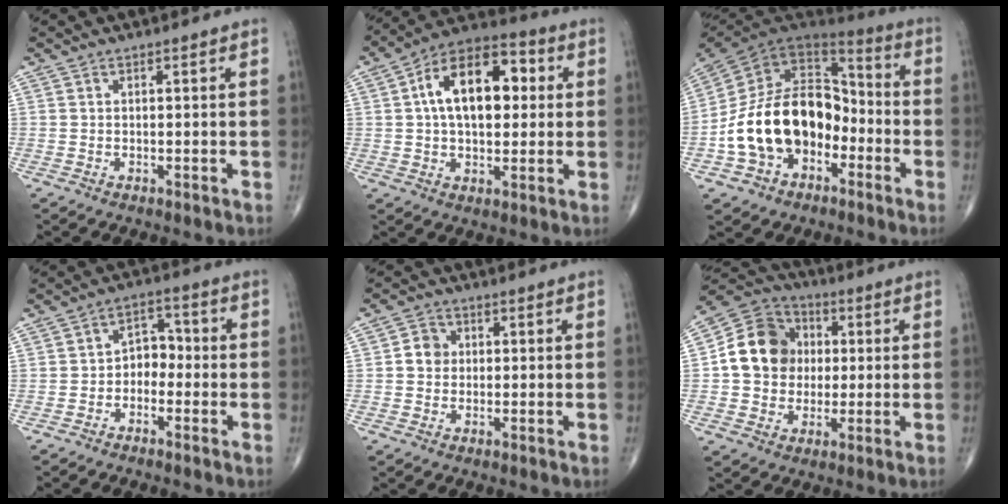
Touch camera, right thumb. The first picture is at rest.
{"total": 16.7, "force": [2.9, 9.6, 13.3], "torque": [-0.194, 0.024, 0.040]}
{"total": 21.2, "force": [-5.8, 15.0, 13.9], "torque": [-0.220, 0.069, -0.100]}
{"total": 5.1, "force": [-1.5, 3.9, 3.0], "torque": [-0.023, 0.031, -0.041]}
{"total": 3.7, "force": [0.2, 3.4, 1.5], "torque": [-0.008, 0.006, -0.003]}
{"total": 13.4, "force": [1.0, 11.7, 6.6], "torque": [-0.089, 0.019, 0.010]}